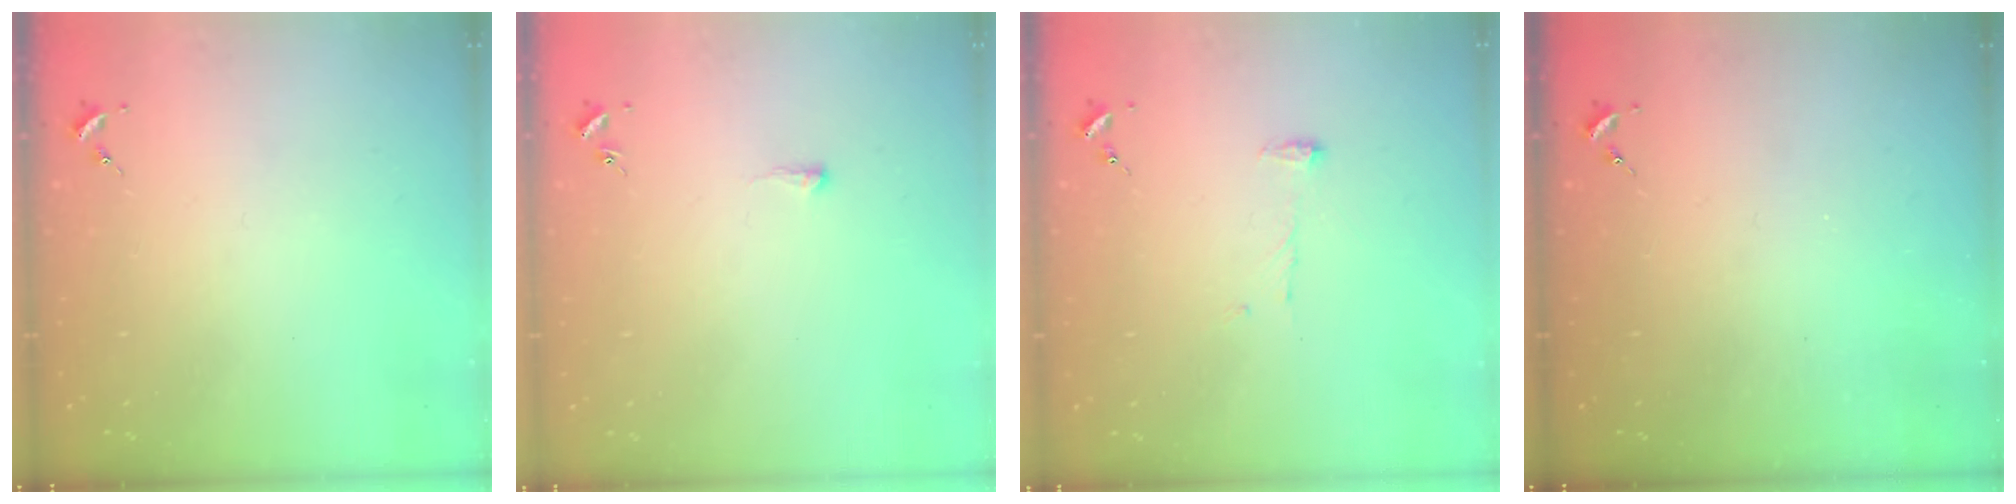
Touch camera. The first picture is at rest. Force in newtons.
{"total": 3.3, "press": 3.2, "slide": 0.5}
{"total": 6.9, "press": 6.9, "slide": 0.7}
{"total": 0.0}